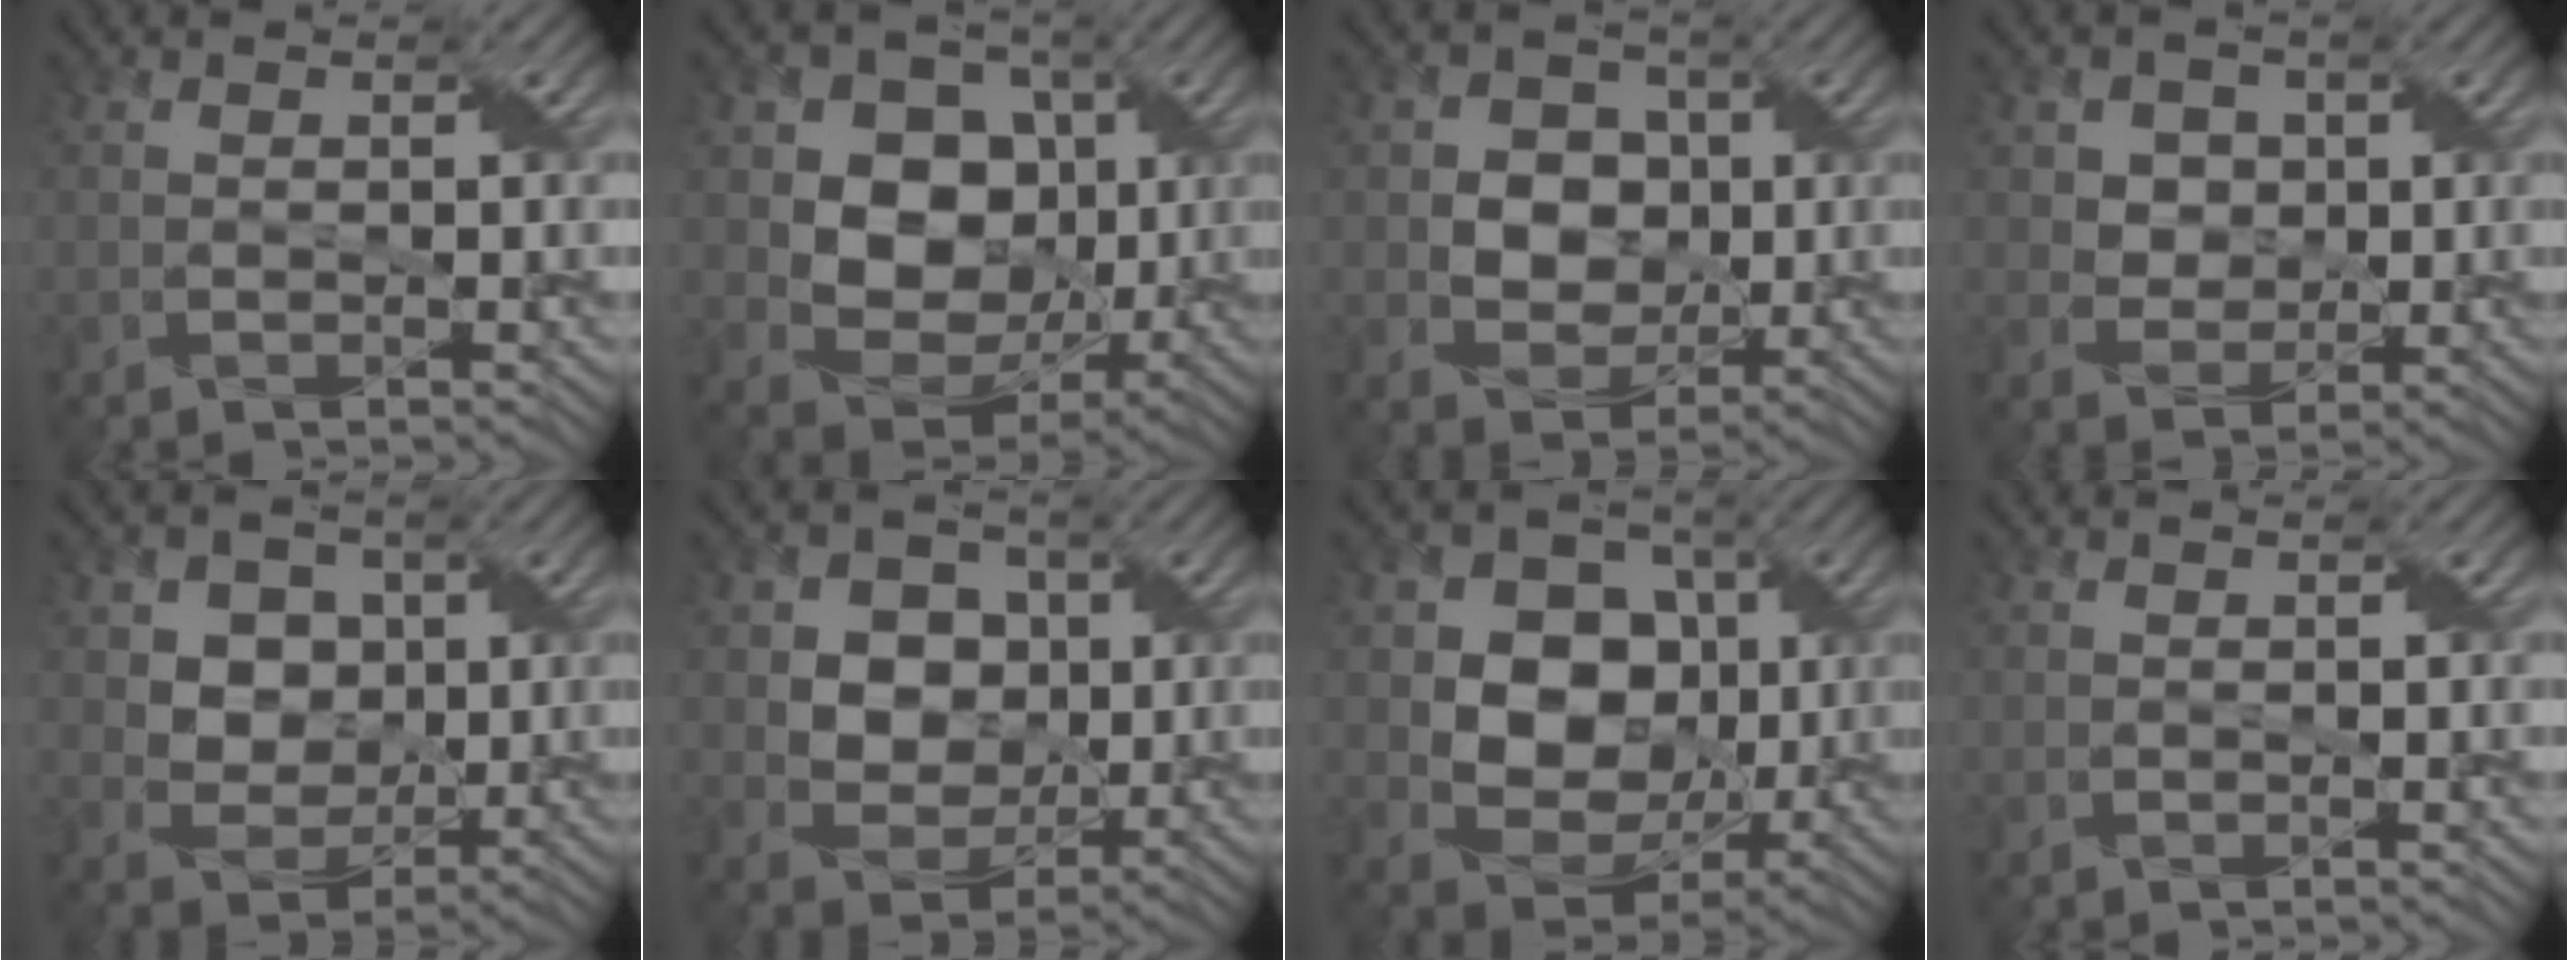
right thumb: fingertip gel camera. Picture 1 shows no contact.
{"total": 10.6, "force": [1.1, 8.8, 5.9], "torque": [-0.121, -0.012, 0.008]}
{"total": 6.8, "force": [0.3, 5.9, 3.4], "torque": [-0.079, 0.004, -0.006]}
{"total": 5.0, "force": [1.7, 4.4, 1.7], "torque": [-0.061, -0.007, 0.039]}
{"total": 7.0, "force": [1.8, 6.0, 3.1], "torque": [-0.093, -0.007, 0.038]}
{"total": 7.6, "force": [1.1, 6.6, 3.7], "torque": [-0.095, 0.006, 0.011]}
{"total": 10.6, "force": [0.8, 8.8, 5.9], "torque": [-0.121, -0.008, 0.001]}
{"total": 0.0}